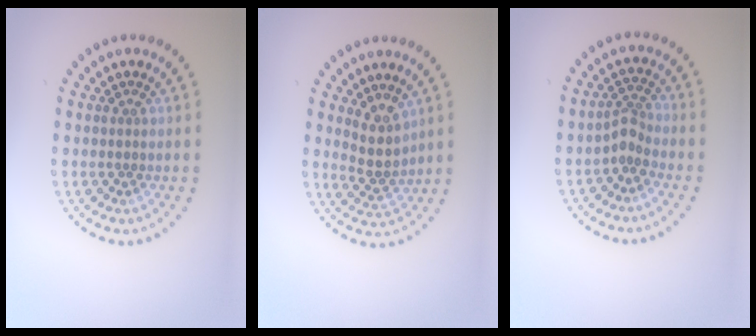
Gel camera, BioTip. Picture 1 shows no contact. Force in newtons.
{"total": 2.6, "press": 2.0, "slide": 1.8}
{"total": 1.9, "press": 1.4, "slide": 1.4}